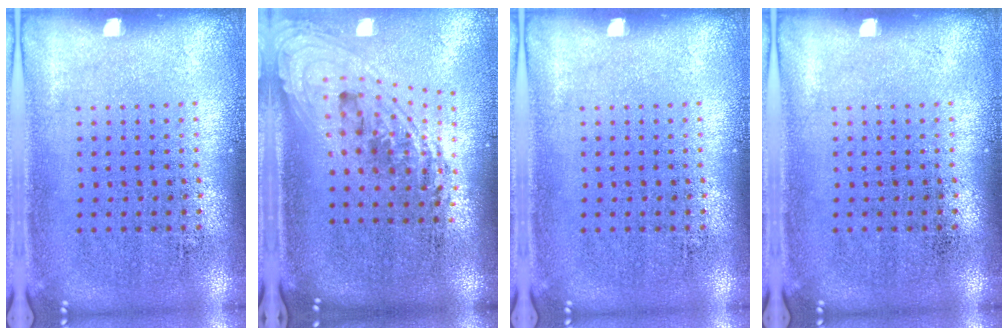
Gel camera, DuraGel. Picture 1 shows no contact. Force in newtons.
{"total": 2.4, "press": 1.7, "slide": 1.6}
{"total": 0.0}
{"total": 0.0}